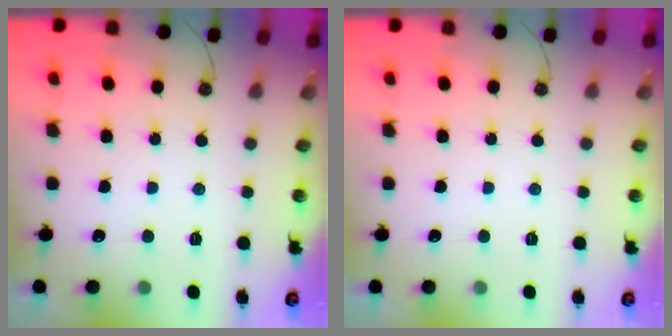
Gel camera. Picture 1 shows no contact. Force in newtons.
{"total": 0.0}